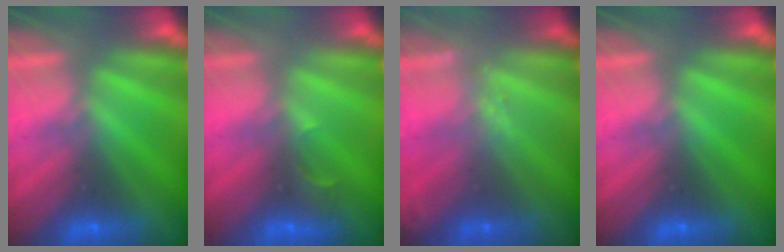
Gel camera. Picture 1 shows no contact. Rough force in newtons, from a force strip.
{"total": 3.1}
{"total": 1.7}
{"total": 0.0}